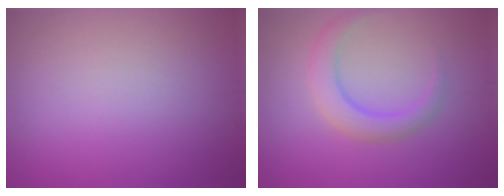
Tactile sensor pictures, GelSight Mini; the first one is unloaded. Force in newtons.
{"total": 3.0, "press": 3.0, "slide": 0.1}